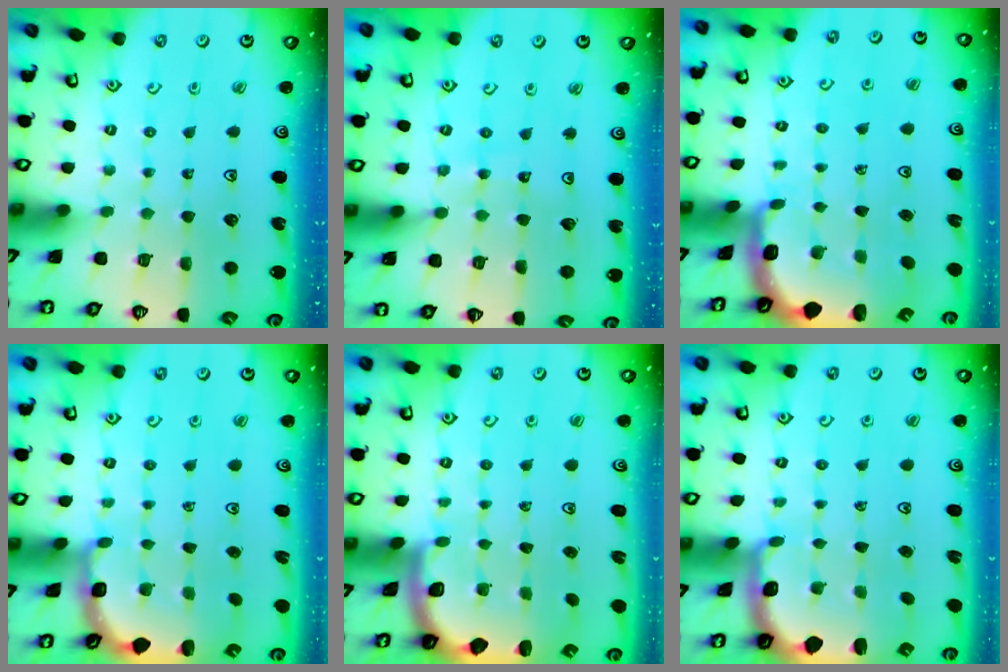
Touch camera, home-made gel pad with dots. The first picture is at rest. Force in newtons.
{"total": 8.6, "press": 8.5, "slide": 1.0}
{"total": 2.2, "press": 2.0, "slide": 0.8}
{"total": 2.8, "press": 2.5, "slide": 1.4}
{"total": 2.0, "press": 2.0, "slide": 0.5}
{"total": 1.7, "press": 1.3, "slide": 1.0}